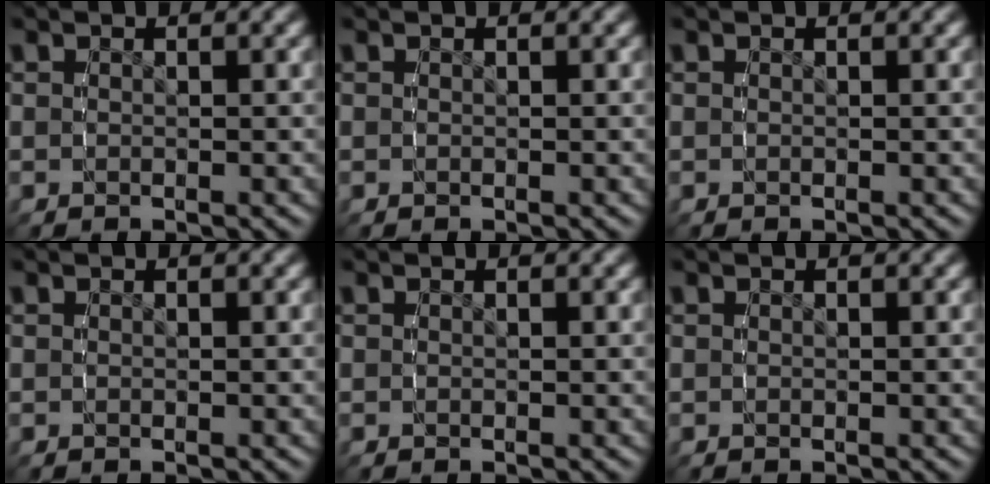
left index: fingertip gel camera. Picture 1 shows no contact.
{"total": 0.0}
{"total": 0.0}
{"total": 0.0}
{"total": 0.0}
{"total": 0.0}